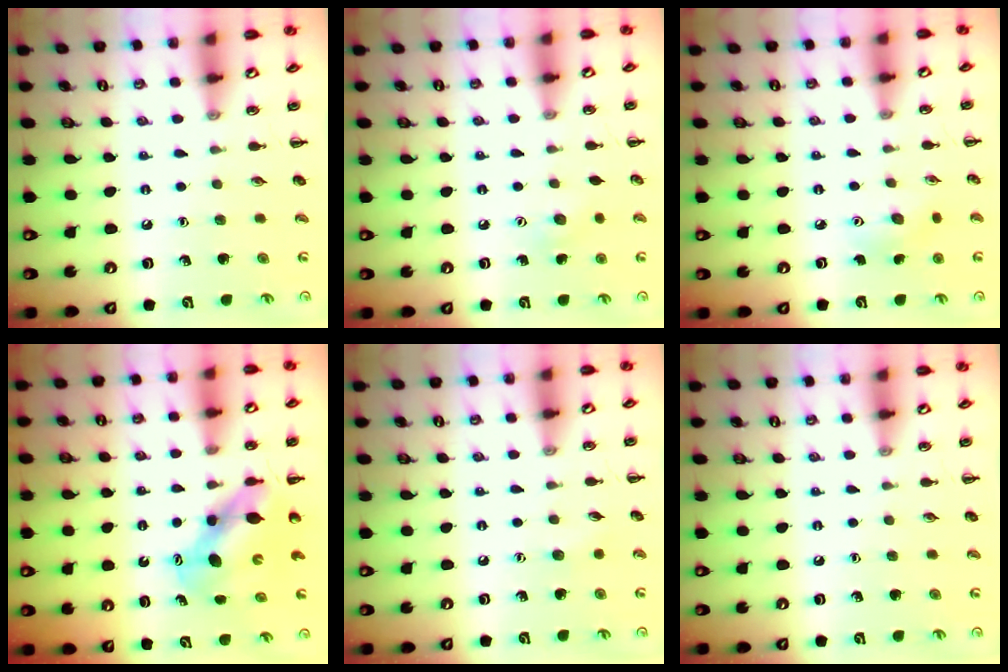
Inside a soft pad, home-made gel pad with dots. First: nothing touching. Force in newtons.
{"total": 5.6, "press": 5.4, "slide": 1.6}
{"total": 4.6, "press": 4.4, "slide": 1.2}
{"total": 6.2, "press": 6.0, "slide": 1.5}
{"total": 3.8, "press": 3.7, "slide": 0.9}
{"total": 0.0}